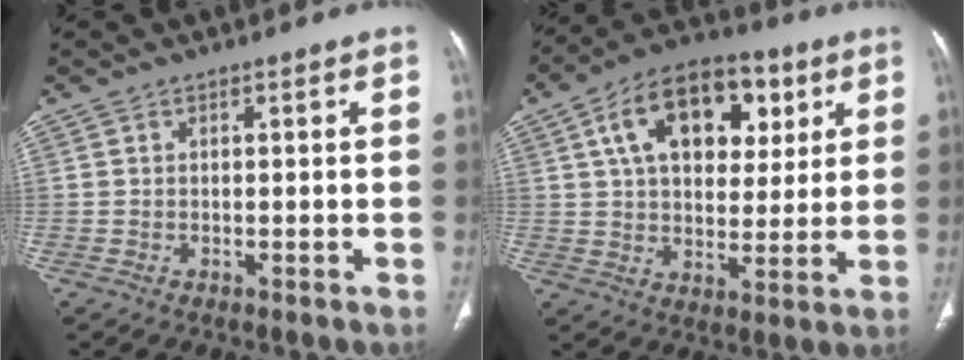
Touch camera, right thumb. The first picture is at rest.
{"total": 18.9, "force": [7.0, 11.8, 13.0], "torque": [-0.172, -0.001, 0.108]}